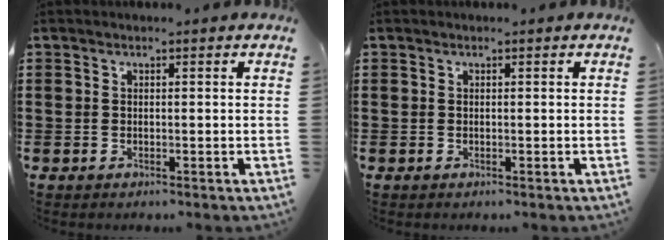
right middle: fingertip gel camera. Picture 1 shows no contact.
{"total": 0.0}